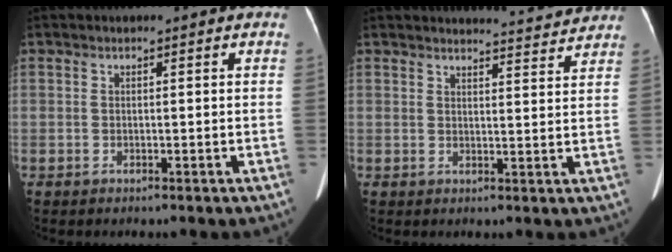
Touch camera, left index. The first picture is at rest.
{"total": 6.3, "force": [6.3, 0.3, 0.3], "torque": [-0.008, -0.004, 0.066]}